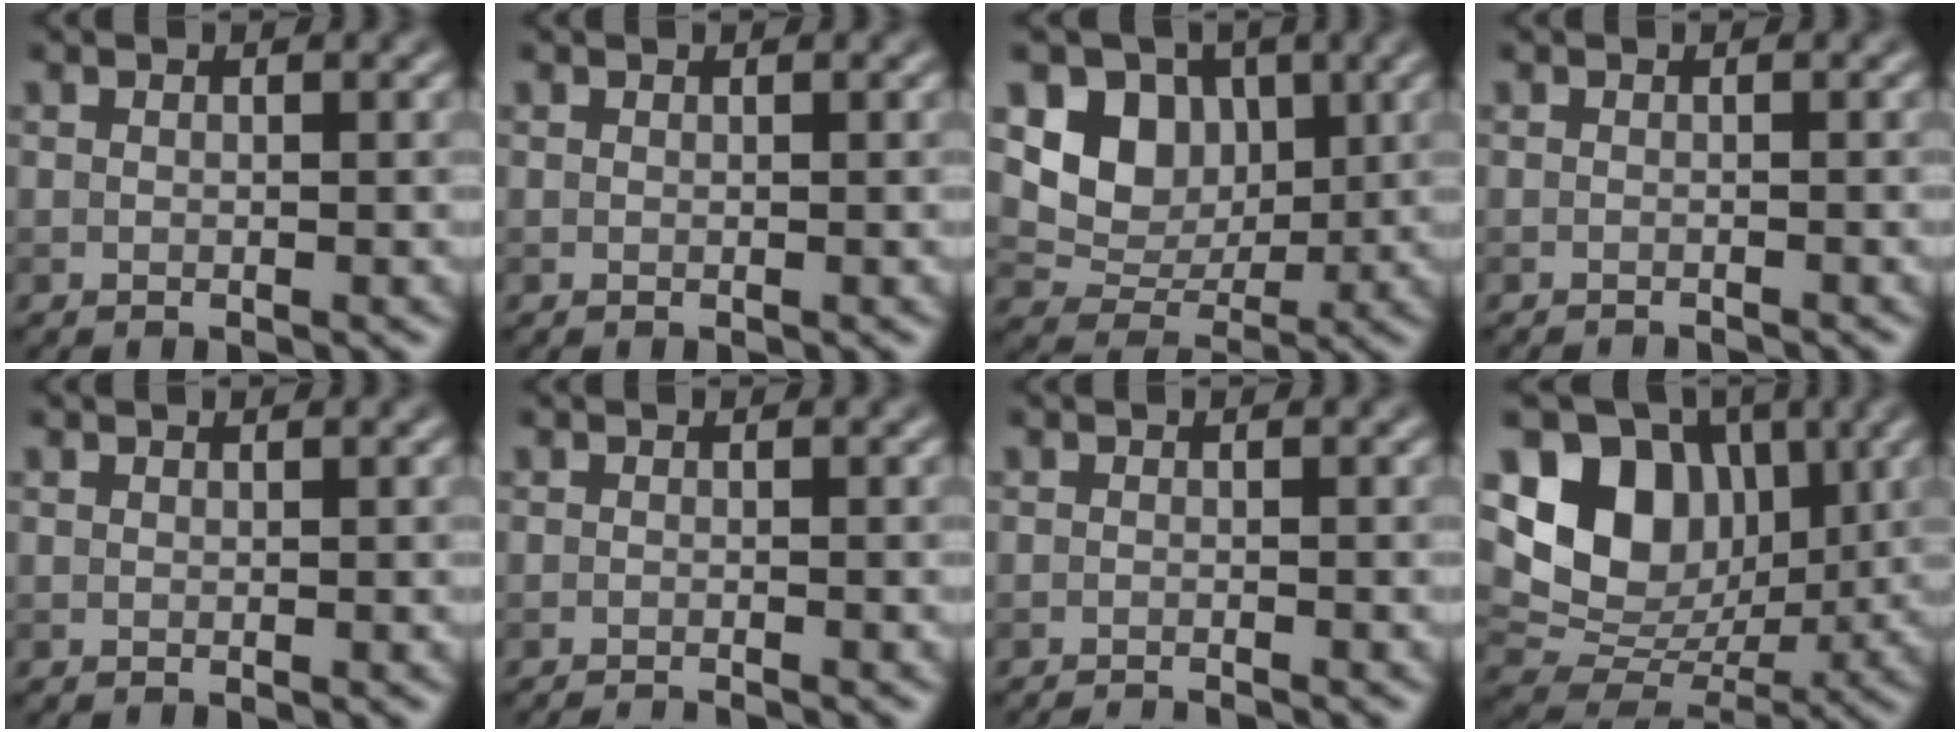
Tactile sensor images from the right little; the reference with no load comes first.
{"total": 0.0}
{"total": 6.0, "force": [1.7, 4.8, 3.1], "torque": [-0.049, -0.007, 0.021]}
{"total": 2.0, "force": [-2.0, 0.2, 0.5], "torque": [0.005, -0.006, -0.027]}
{"total": 0.0}
{"total": 2.0, "force": [-1.8, 0.3, 0.8], "torque": [-0.006, -0.004, -0.032]}
{"total": 2.4, "force": [-2.2, 0.3, 0.9], "torque": [-0.011, -0.004, -0.037]}
{"total": 10.9, "force": [2.8, 8.6, 6.2], "torque": [-0.111, 0.003, 0.036]}